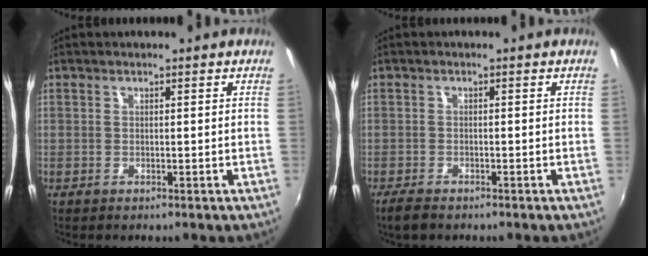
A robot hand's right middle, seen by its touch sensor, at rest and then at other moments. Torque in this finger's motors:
{"motor_torque": [0.01, -0.01, 0.00, 0.02]}